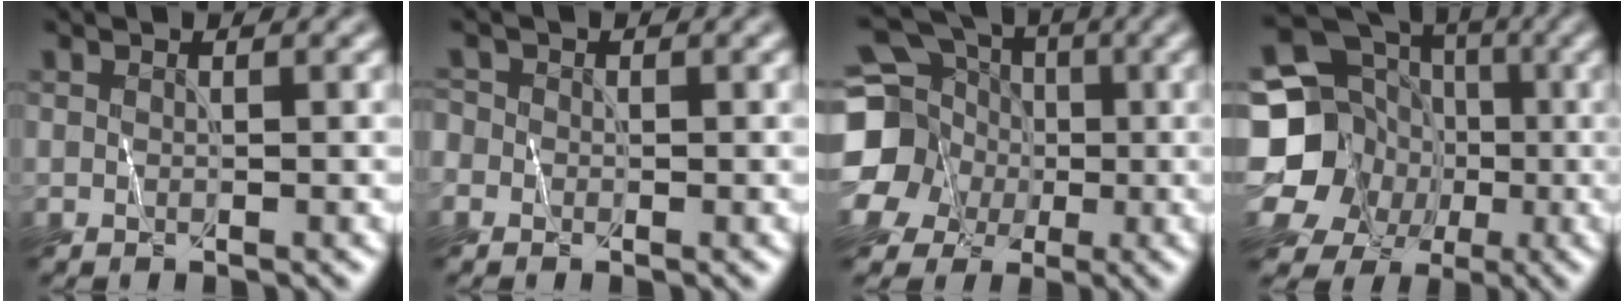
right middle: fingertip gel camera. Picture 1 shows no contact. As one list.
[{"total": 1.1, "force": [-0.4, 1.0, 0.1], "torque": [0.000, 0.000, -0.010]}, {"total": 16.2, "force": [0.1, 15.0, 6.2], "torque": [-0.187, 0.000, -0.030]}, {"total": 18.4, "force": [-2.9, 17.3, 5.6], "torque": [-0.149, -0.008, -0.071]}]